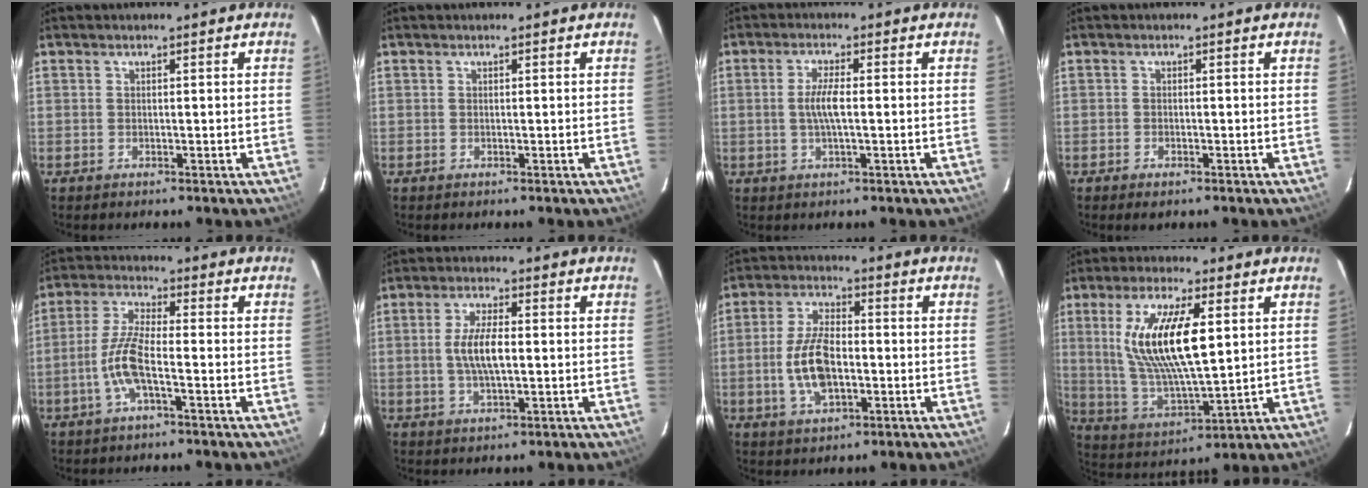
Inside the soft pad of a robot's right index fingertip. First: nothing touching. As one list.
[{"total": 0.0}, {"total": 4.2, "force": [-0.3, 0.6, 4.1], "torque": [-0.080, 0.000, -0.004]}, {"total": 1.3, "force": [-1.0, 0.6, 0.7], "torque": [-0.016, -0.003, -0.020]}, {"total": 7.5, "force": [-2.7, 1.4, 6.9], "torque": [-0.151, 0.003, -0.056]}, {"total": 6.4, "force": [-0.2, 2.0, 6.1], "torque": [-0.119, 0.001, -0.002]}, {"total": 10.1, "force": [-1.9, 5.0, 8.6], "torque": [-0.177, 0.004, -0.031]}, {"total": 16.4, "force": [4.1, 5.1, 15.0], "torque": [-0.292, -0.002, 0.089]}]